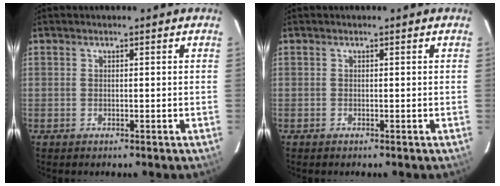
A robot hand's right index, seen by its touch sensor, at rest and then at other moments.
{"total": 0.0}